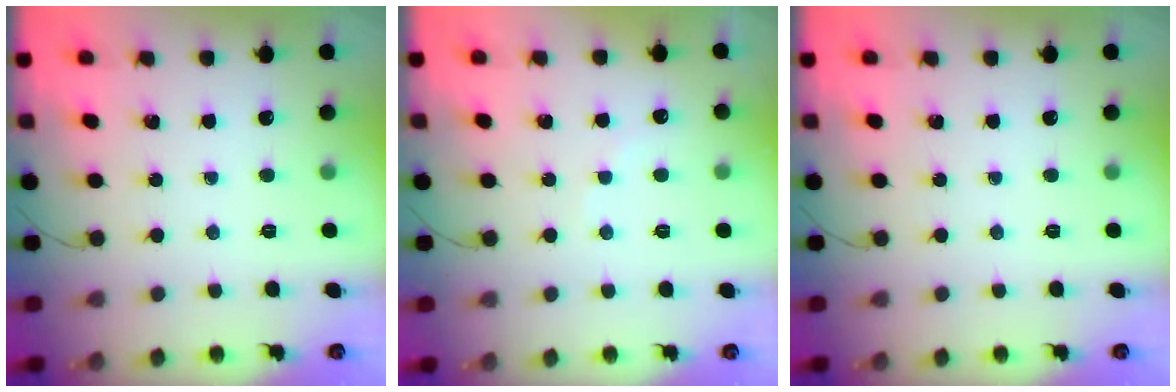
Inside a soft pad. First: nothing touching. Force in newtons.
{"total": 5.0, "press": 5.0, "slide": 0.9}
{"total": 0.0}